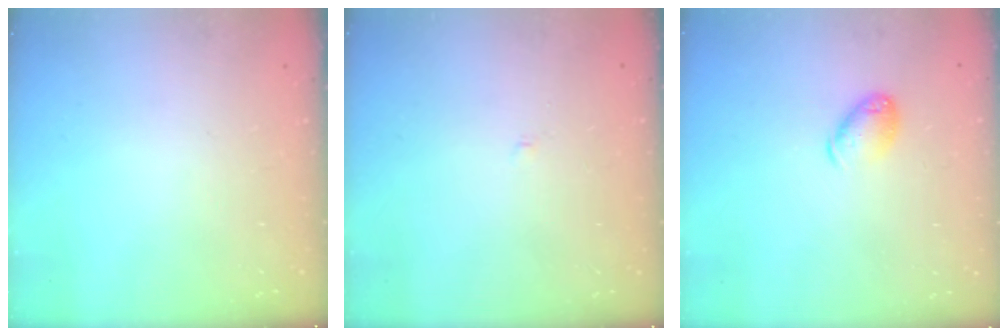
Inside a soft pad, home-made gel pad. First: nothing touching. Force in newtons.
{"total": 1.9, "press": 1.9, "slide": 0.2}
{"total": 8.4, "press": 8.3, "slide": 1.1}